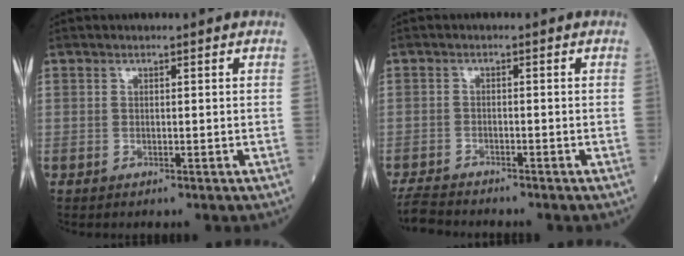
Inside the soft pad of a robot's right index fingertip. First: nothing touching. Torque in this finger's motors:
{"motor_torque": [-0.17, -0.10, -0.04, -0.01]}